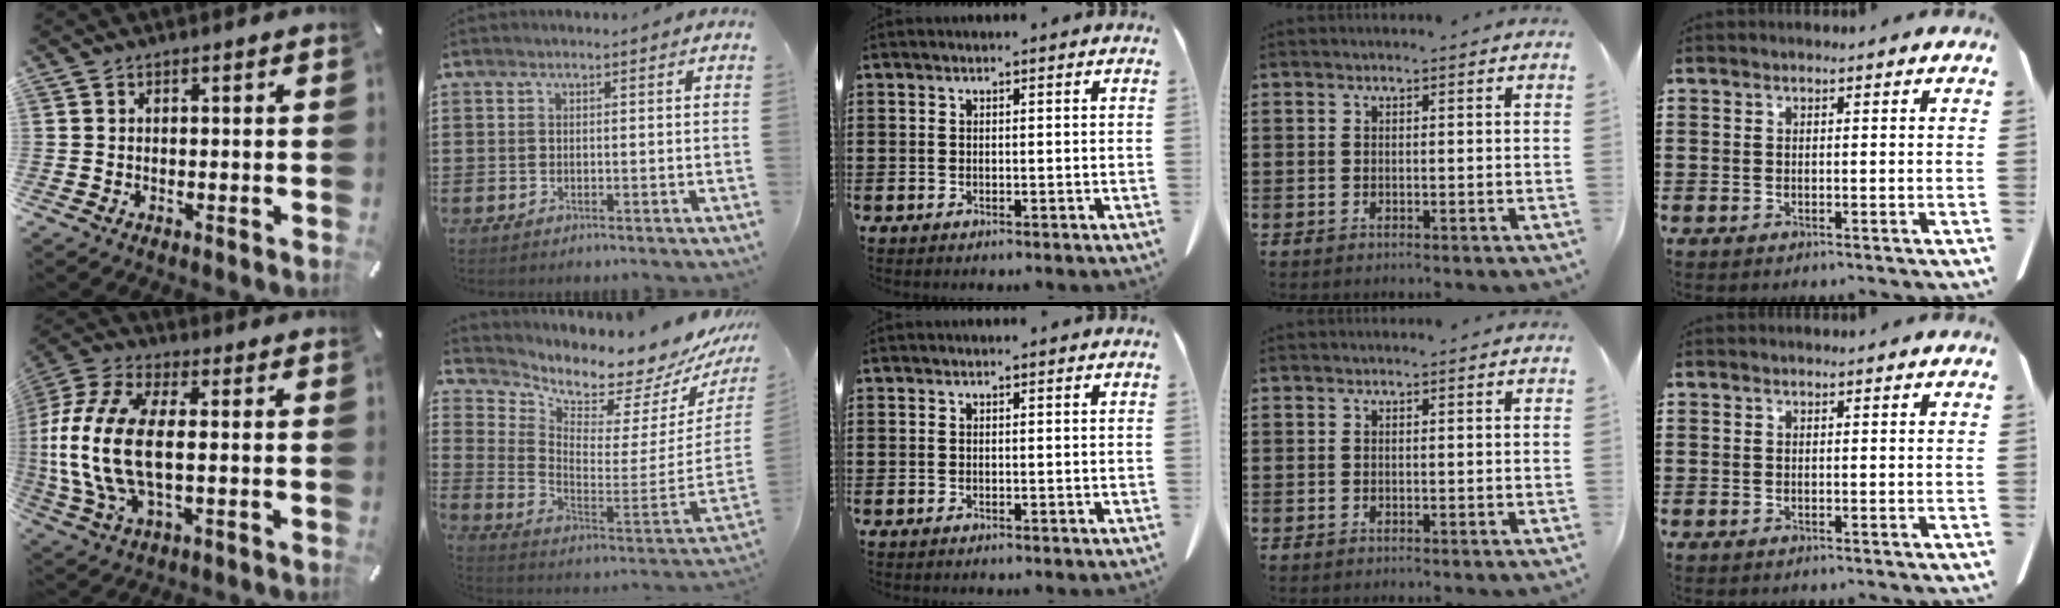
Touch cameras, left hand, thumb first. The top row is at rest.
{"thumb": {"total": 17.0, "force": [0.1, 8.4, 14.7], "torque": [-0.327, -0.012, 0.000]}, "index": {"total": 4.8, "force": [4.7, 0.7, 0.6], "torque": [-0.033, -0.074, 0.071]}}